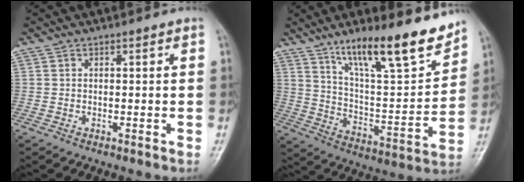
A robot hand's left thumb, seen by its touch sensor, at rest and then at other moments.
{"total": 19.4, "force": [13.7, 4.5, 12.9], "torque": [-0.171, -0.076, 0.232]}